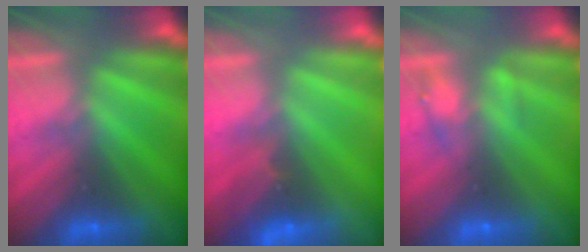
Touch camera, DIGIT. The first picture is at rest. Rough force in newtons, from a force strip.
{"total": 2.6}
{"total": 2.2}